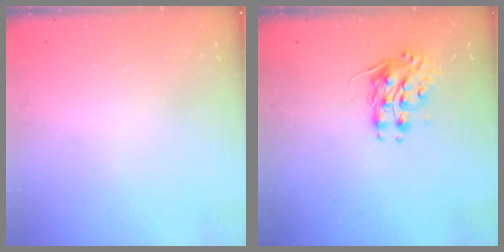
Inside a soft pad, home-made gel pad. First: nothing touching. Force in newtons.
{"total": 8.2, "press": 8.1, "slide": 0.3}